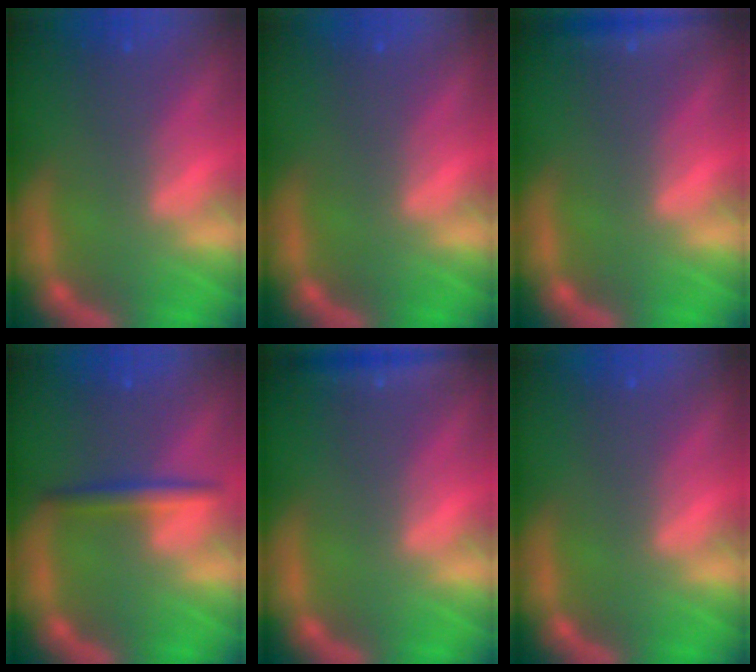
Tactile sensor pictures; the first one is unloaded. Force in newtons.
{"total": 0.0}
{"total": 1.9}
{"total": 2.5}
{"total": 2.4}
{"total": 0.0}